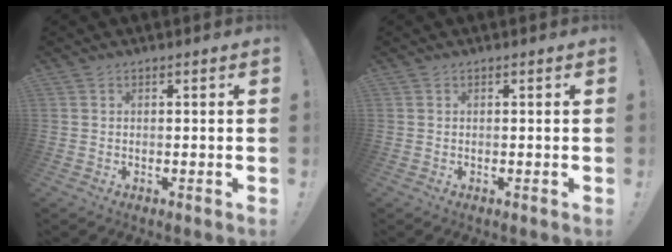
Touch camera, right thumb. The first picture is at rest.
{"total": 0.0}